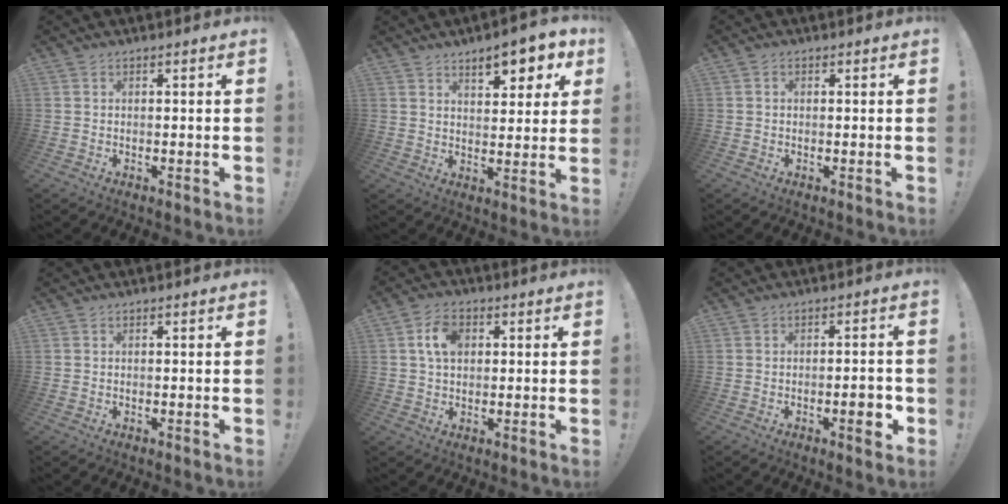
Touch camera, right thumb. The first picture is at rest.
{"total": 9.1, "force": [6.0, 3.3, 6.1], "torque": [-0.069, -0.039, 0.100]}
{"total": 0.9, "force": [0.0, 0.8, 0.4], "torque": [-0.009, 0.004, -0.001]}
{"total": 0.0}
{"total": 7.5, "force": [2.0, 5.1, 5.2], "torque": [-0.090, 0.010, 0.038]}
{"total": 5.1, "force": [-1.7, 1.4, 4.7], "torque": [-0.055, 0.002, -0.027]}